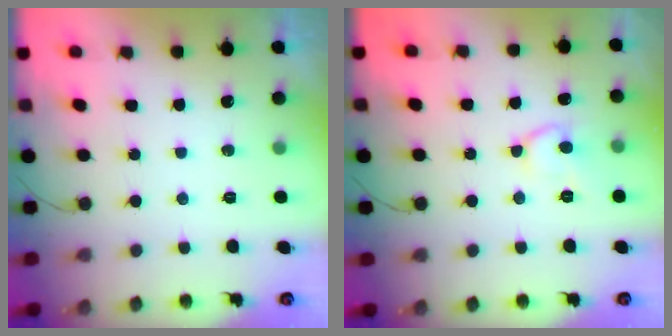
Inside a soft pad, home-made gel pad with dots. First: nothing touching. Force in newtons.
{"total": 9.0, "press": 9.0, "slide": 0.8}